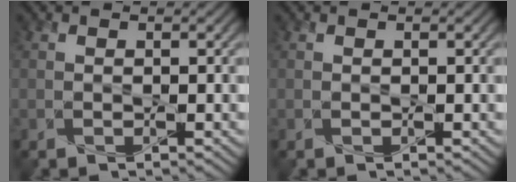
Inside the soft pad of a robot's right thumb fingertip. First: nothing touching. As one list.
[{"total": 0.0}]